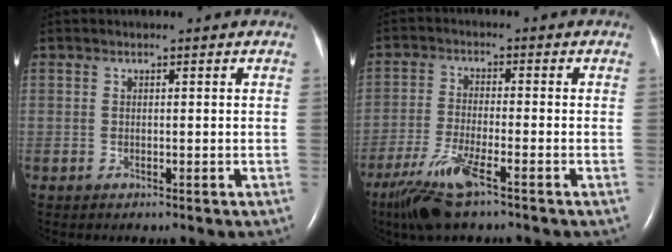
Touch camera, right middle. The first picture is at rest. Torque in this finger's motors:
{"motor_torque": [0.88, -0.79, 0.15, 0.06]}